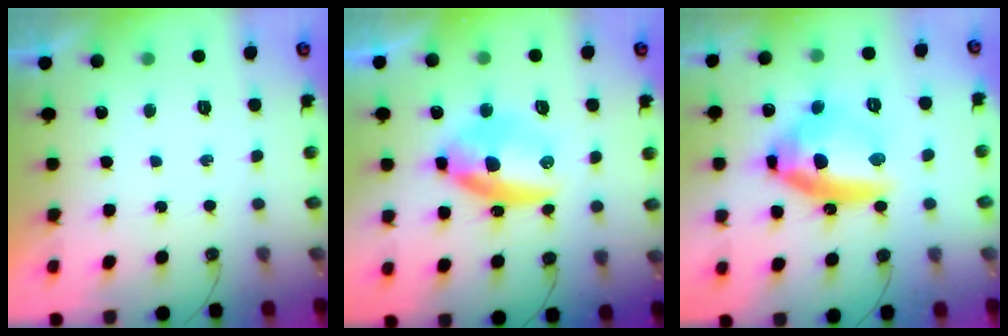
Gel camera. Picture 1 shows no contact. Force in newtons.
{"total": 10.5, "press": 10.3, "slide": 1.6}
{"total": 15.1, "press": 14.8, "slide": 2.6}